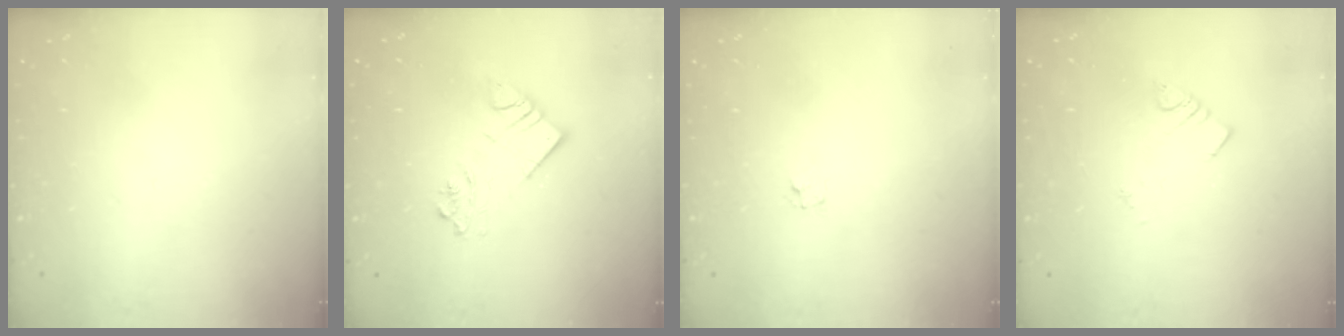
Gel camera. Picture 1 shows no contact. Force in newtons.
{"total": 6.1, "press": 6.1, "slide": 0.4}
{"total": 1.2, "press": 1.2, "slide": 0.1}
{"total": 1.9, "press": 1.9, "slide": 0.1}